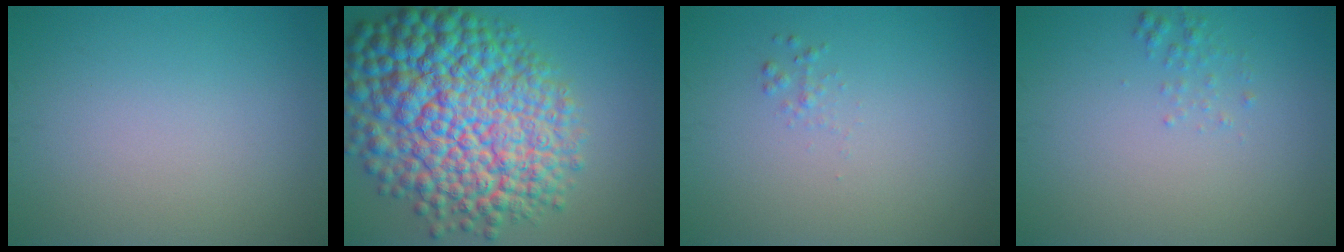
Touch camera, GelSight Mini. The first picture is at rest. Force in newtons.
{"total": 15.3, "press": 15.2, "slide": 0.3}
{"total": 0.6, "press": 0.6, "slide": 0.0}
{"total": 1.0, "press": 1.0, "slide": 0.0}